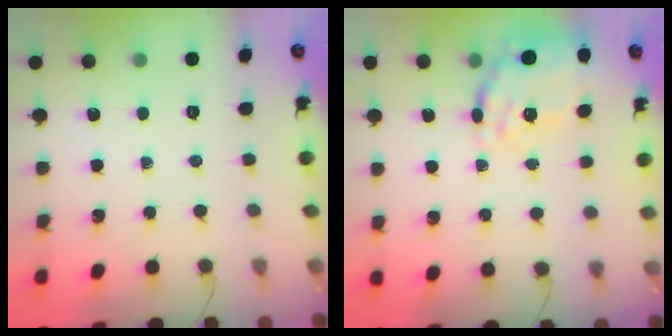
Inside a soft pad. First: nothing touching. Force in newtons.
{"total": 20.3, "press": 19.9, "slide": 4.0}